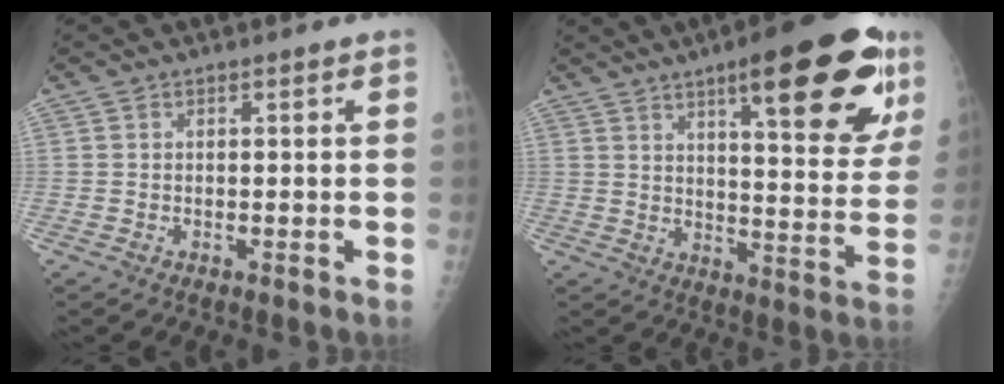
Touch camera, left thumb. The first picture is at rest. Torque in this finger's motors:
{"motor_torque": [1.89, 1.70, 1.24, -0.97, 0.18]}